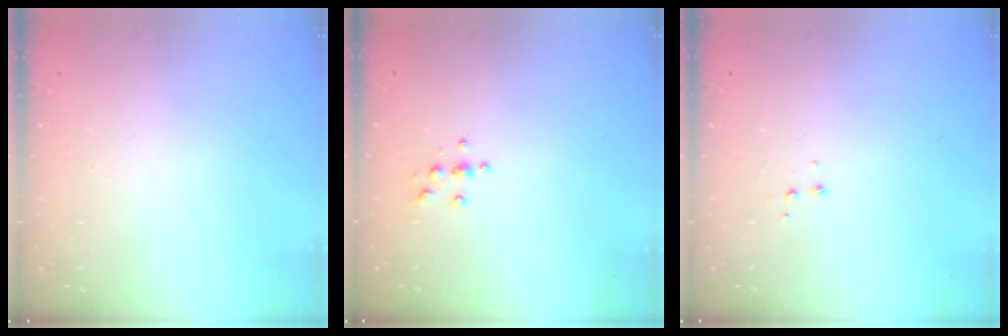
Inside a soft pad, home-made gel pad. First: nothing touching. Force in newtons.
{"total": 3.7, "press": 3.7, "slide": 0.4}
{"total": 3.9, "press": 3.9, "slide": 0.5}